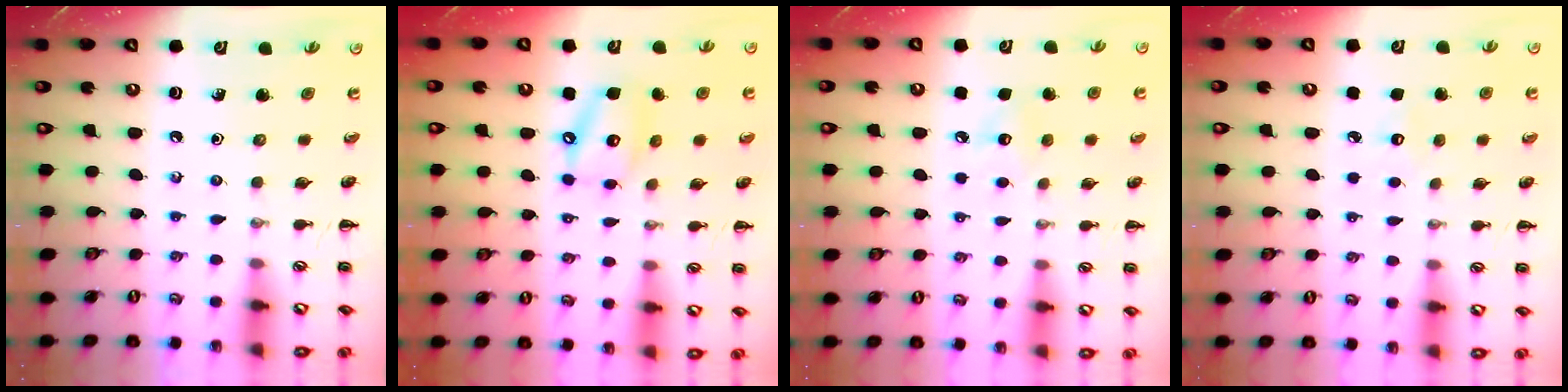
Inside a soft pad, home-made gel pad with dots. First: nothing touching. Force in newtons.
{"total": 11.0, "press": 10.8, "slide": 2.4}
{"total": 6.7, "press": 6.5, "slide": 1.7}
{"total": 4.8, "press": 4.7, "slide": 1.1}